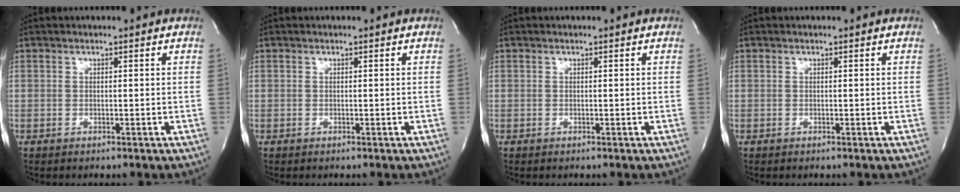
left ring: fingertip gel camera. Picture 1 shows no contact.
{"total": 0.0}
{"total": 0.0}
{"total": 0.0}